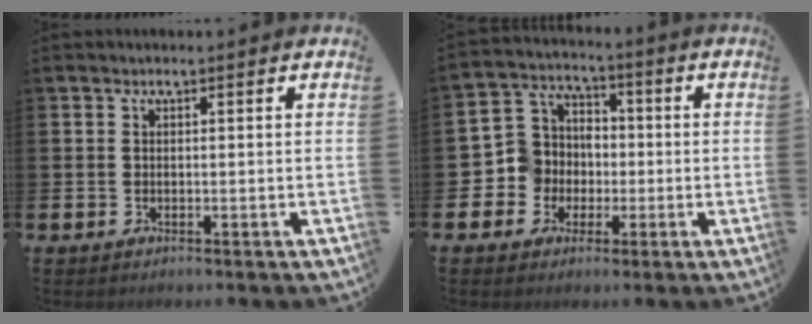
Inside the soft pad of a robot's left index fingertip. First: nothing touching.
{"total": 6.4, "force": [-1.0, 6.3, 0.6], "torque": [-0.061, 0.001, -0.024]}